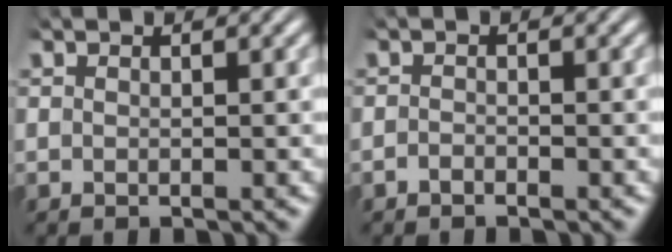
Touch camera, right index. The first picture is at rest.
{"total": 1.0, "force": [-1.0, -0.1, 0.0], "torque": [-0.001, -0.009, -0.014]}